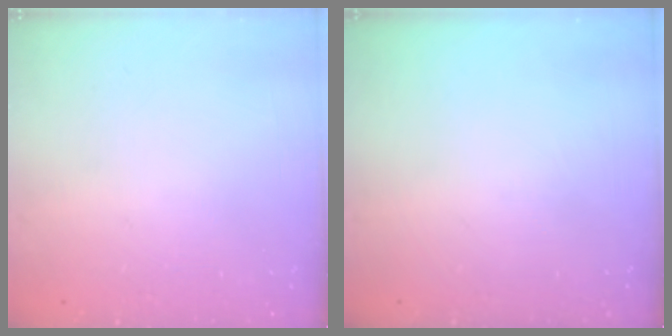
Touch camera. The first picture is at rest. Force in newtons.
{"total": 0.0}